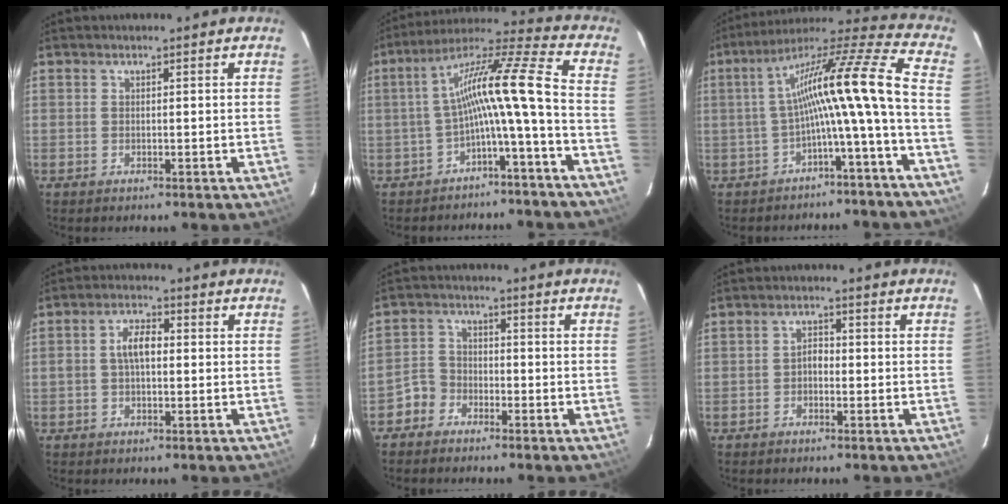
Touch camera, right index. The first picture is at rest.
{"total": 12.6, "force": [-3.5, -0.7, 12.1], "torque": [-0.217, 0.016, -0.066]}
{"total": 15.5, "force": [-3.4, -0.7, 15.1], "torque": [-0.247, 0.006, -0.067]}
{"total": 4.7, "force": [0.1, 2.4, 4.0], "torque": [-0.076, 0.014, 0.002]}
{"total": 4.1, "force": [-2.8, 3.0, 0.3], "torque": [-0.006, 0.019, -0.059]}
{"total": 1.8, "force": [-0.8, 1.2, 1.1], "torque": [-0.020, 0.009, -0.017]}